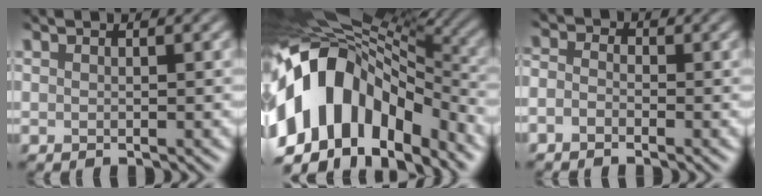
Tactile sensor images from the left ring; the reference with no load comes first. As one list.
[{"total": 14.5, "force": [-6.1, 8.8, 9.8], "torque": [-0.187, -0.001, -0.102]}, {"total": 2.4, "force": [-2.1, 1.0, -0.3], "torque": [-0.014, -0.007, -0.031]}]